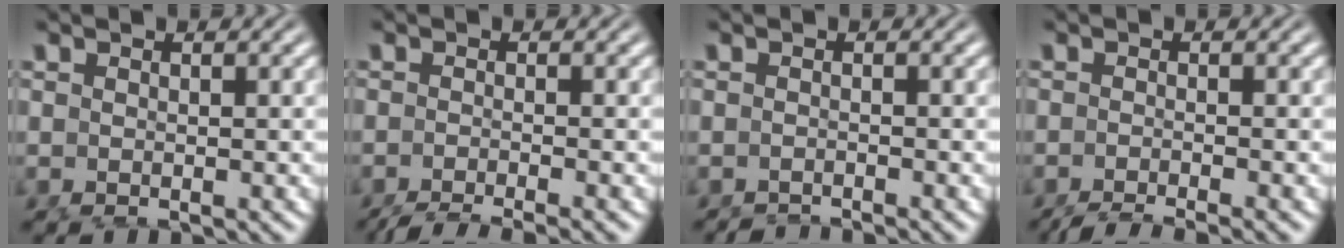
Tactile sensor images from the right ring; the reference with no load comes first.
{"total": 7.3, "force": [-6.6, 1.5, 2.6], "torque": [-0.029, -0.019, -0.095]}
{"total": 2.7, "force": [-2.7, -0.2, 0.3], "torque": [-0.002, -0.015, -0.037]}
{"total": 6.6, "force": [-6.0, 1.2, 2.4], "torque": [-0.025, -0.019, -0.086]}